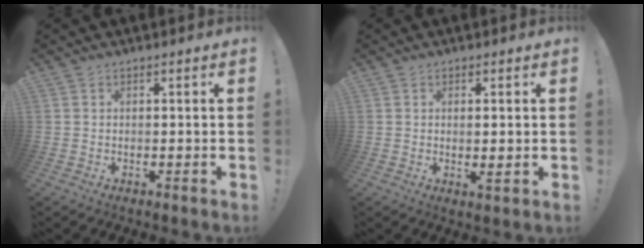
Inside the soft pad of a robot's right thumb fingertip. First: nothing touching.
{"total": 2.4, "force": [0.5, 0.3, 2.3], "torque": [-0.026, -0.010, 0.006]}